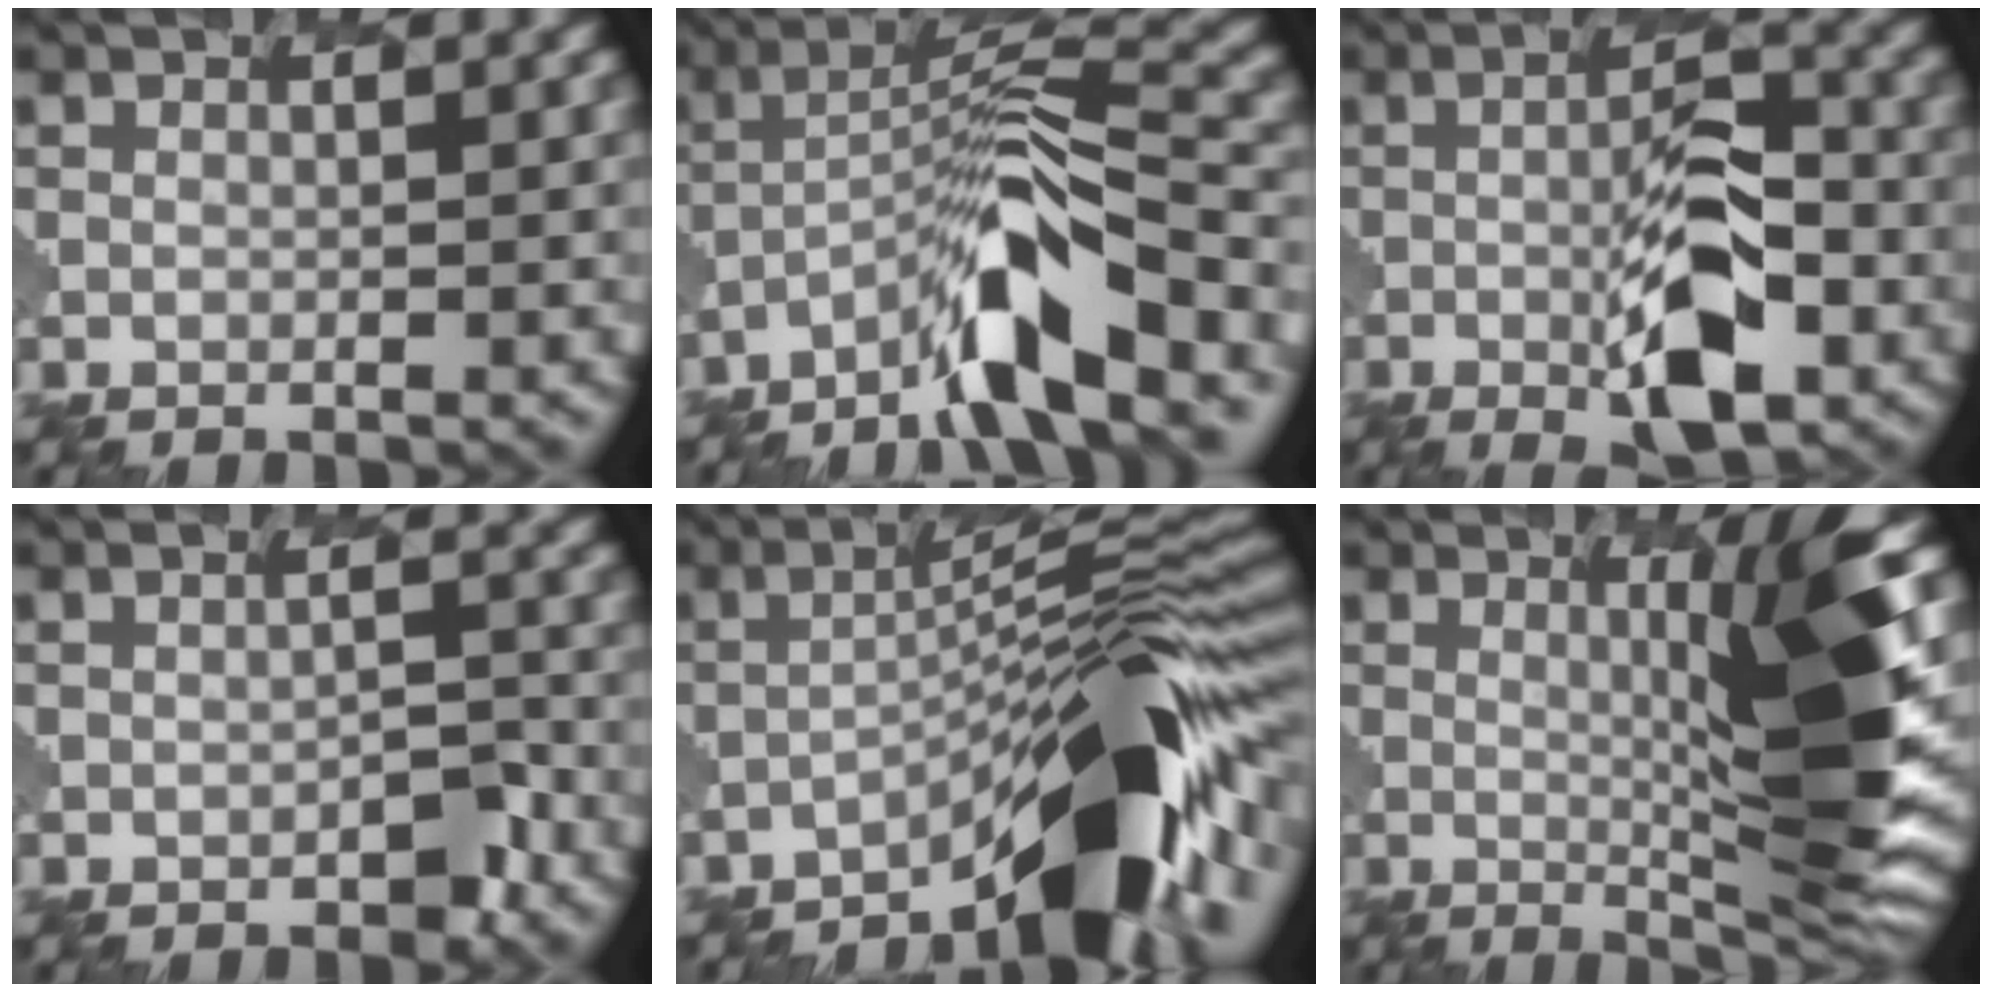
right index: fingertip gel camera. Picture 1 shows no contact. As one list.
[{"total": 7.8, "force": [-6.3, 0.8, 4.6], "torque": [-0.113, 0.024, -0.131]}, {"total": 6.1, "force": [-2.7, 2.0, 5.1], "torque": [-0.122, -0.004, -0.056]}, {"total": 1.7, "force": [-1.6, 0.3, -0.2], "torque": [-0.024, -0.010, -0.030]}, {"total": 9.5, "force": [-6.7, 0.7, 6.7], "torque": [-0.122, 0.013, -0.127]}, {"total": 7.5, "force": [1.4, 0.0, 7.3], "torque": [-0.130, 0.000, 0.014]}]